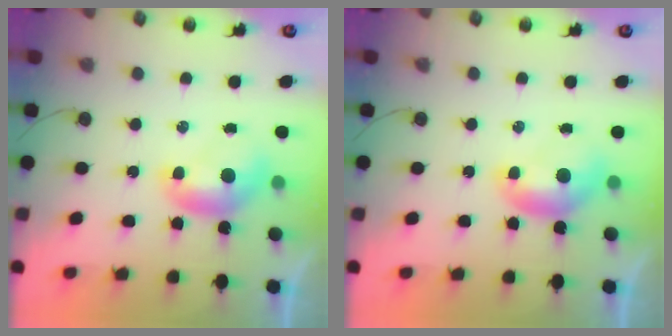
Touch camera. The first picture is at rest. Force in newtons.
{"total": 0.0}